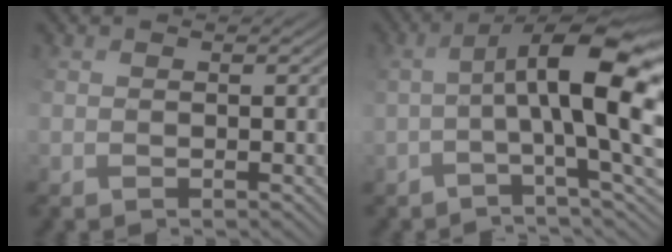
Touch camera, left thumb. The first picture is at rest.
{"total": 10.5, "force": [-0.8, 2.1, 10.2], "torque": [-0.144, 0.018, -0.007]}